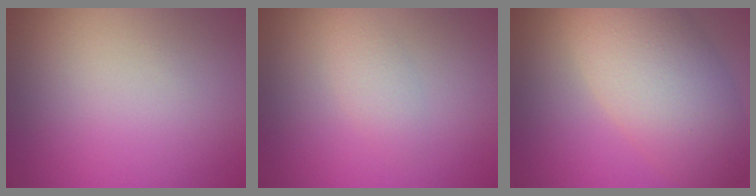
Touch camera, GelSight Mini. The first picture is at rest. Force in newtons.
{"total": 1.7, "press": 1.7, "slide": 0.1}
{"total": 9.0, "press": 9.0, "slide": 0.5}